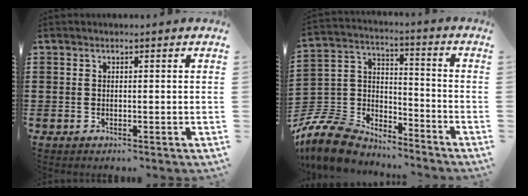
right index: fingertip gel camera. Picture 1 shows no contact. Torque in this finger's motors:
{"motor_torque": [0.34, 0.52, -0.06, -0.21]}